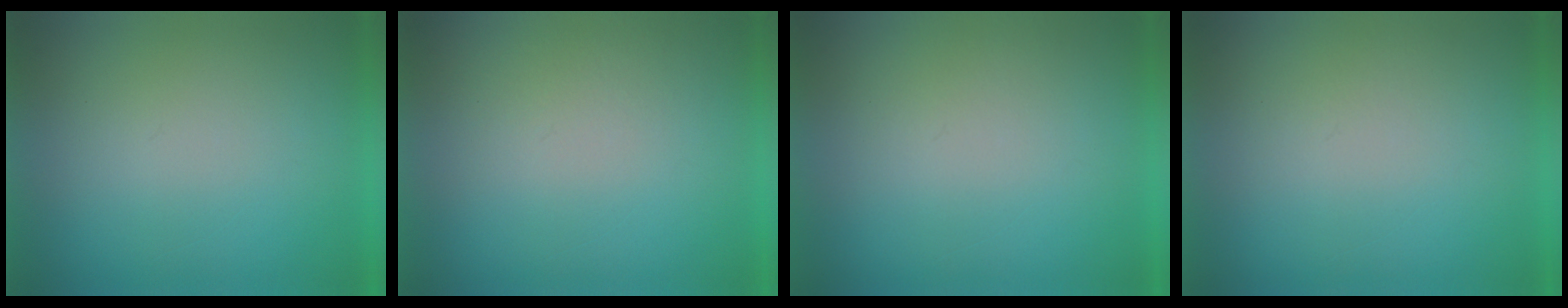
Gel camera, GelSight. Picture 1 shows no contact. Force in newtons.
{"total": 2.0}
{"total": 1.1}
{"total": 1.2}